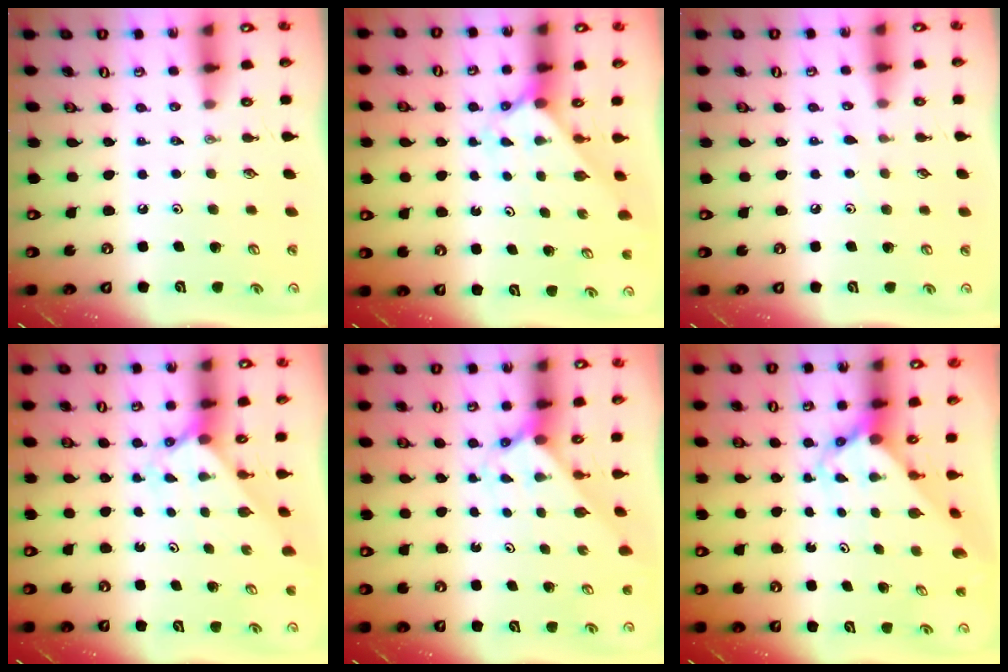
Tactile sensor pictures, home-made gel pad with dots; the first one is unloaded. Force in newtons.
{"total": 2.1, "press": 2.1, "slide": 0.2}
{"total": 3.7, "press": 3.7, "slide": 0.5}
{"total": 2.0, "press": 2.0, "slide": 0.2}
{"total": 2.2, "press": 2.2, "slide": 0.2}
{"total": 3.4, "press": 3.4, "slide": 0.2}